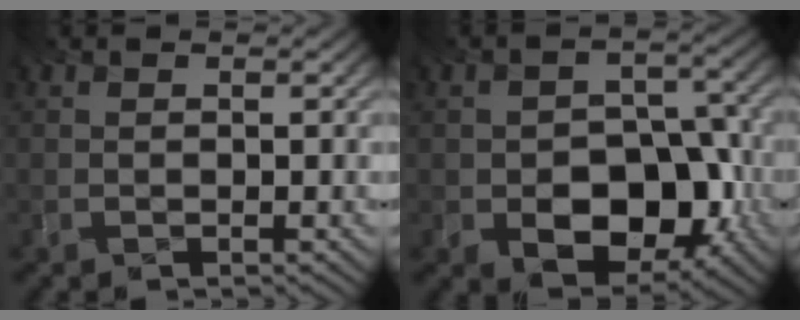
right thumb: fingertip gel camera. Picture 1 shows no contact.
{"total": 10.7, "force": [-4.2, 7.0, 6.9], "torque": [-0.111, -0.025, -0.065]}